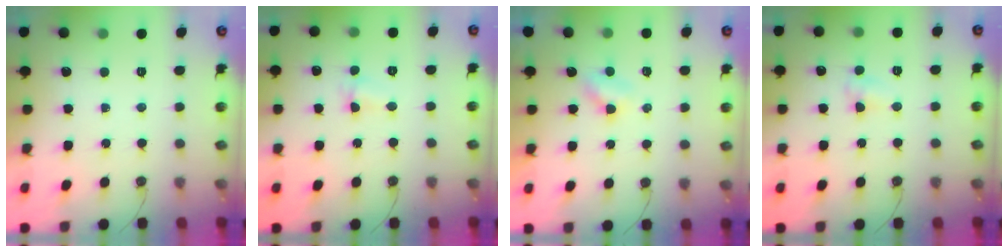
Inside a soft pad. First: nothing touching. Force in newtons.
{"total": 3.0, "press": 2.9, "slide": 0.5}
{"total": 2.4, "press": 2.4, "slide": 0.6}
{"total": 3.0, "press": 3.0, "slide": 0.4}